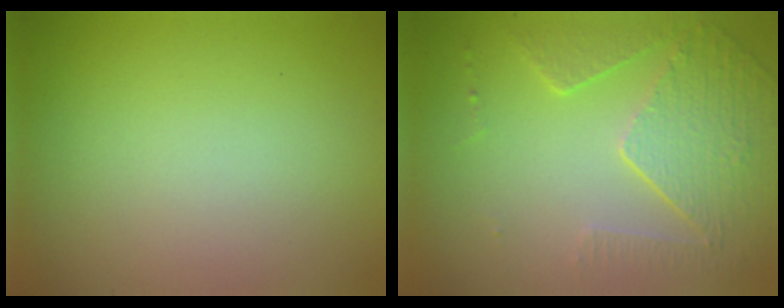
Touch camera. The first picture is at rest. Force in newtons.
{"total": 5.3, "press": 3.8, "slide": 3.7}